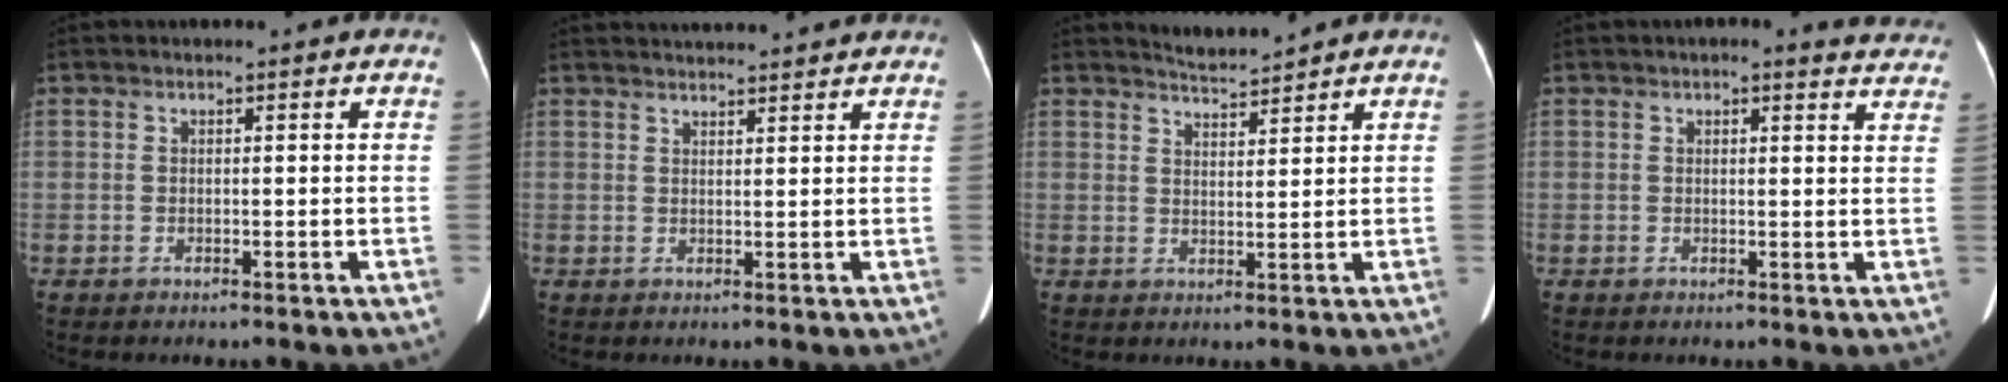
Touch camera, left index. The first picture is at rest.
{"total": 8.8, "force": [8.4, 0.6, 2.4], "torque": [-0.034, 0.031, 0.106]}
{"total": 3.0, "force": [3.0, -0.5, -0.1], "torque": [-0.003, 0.000, 0.058]}
{"total": 6.9, "force": [6.1, 2.2, 2.3], "torque": [-0.007, 0.000, 0.043]}